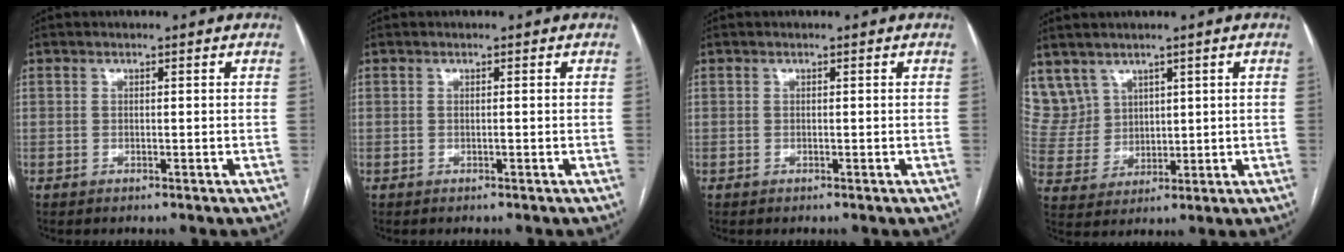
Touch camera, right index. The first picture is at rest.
{"total": 0.0}
{"total": 0.0}
{"total": 7.9, "force": [5.2, 5.9, 0.5], "torque": [-0.024, 0.024, 0.125]}